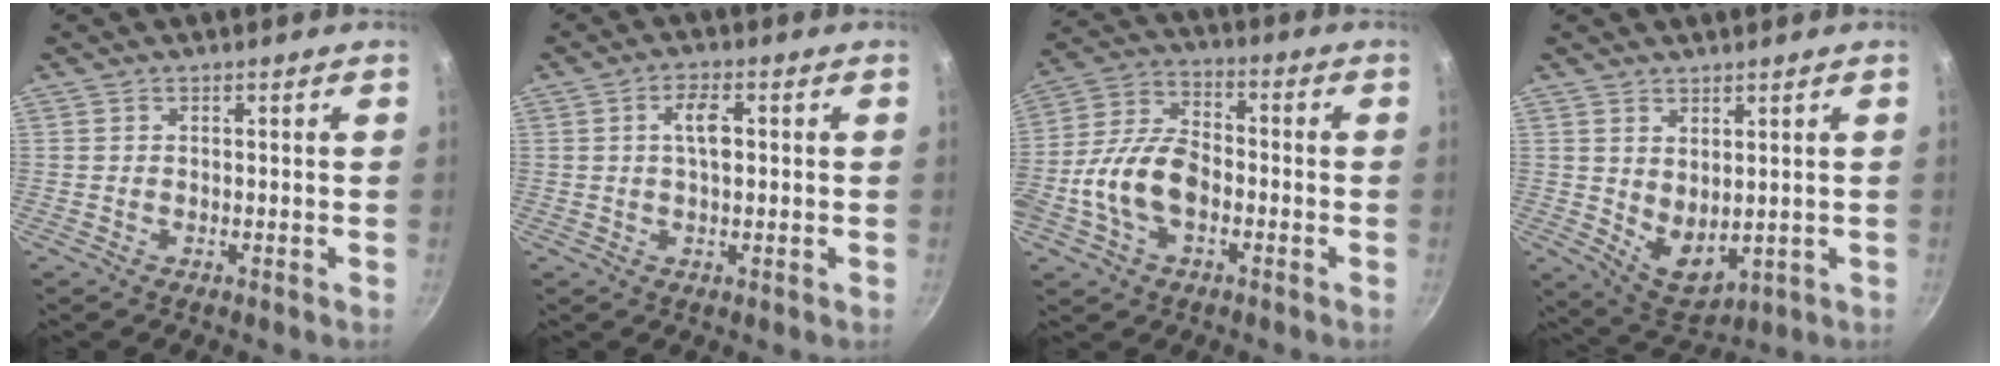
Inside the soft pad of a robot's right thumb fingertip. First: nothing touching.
{"total": 4.8, "force": [0.7, 2.0, 4.2], "torque": [-0.074, 0.008, 0.009]}
{"total": 13.6, "force": [-3.3, 8.6, 10.0], "torque": [-0.174, 0.039, -0.073]}
{"total": 7.1, "force": [1.7, 4.4, 5.4], "torque": [-0.067, -0.031, 0.050]}